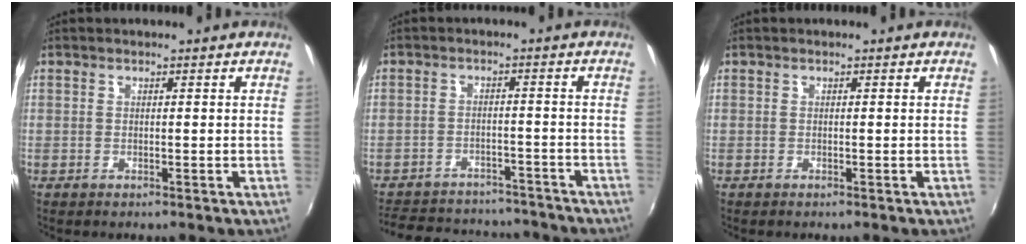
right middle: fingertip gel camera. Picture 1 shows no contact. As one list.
[{"total": 18.3, "force": [-15.6, 7.3, 6.2], "torque": [-0.147, 0.024, -0.204]}, {"total": 0.0}]